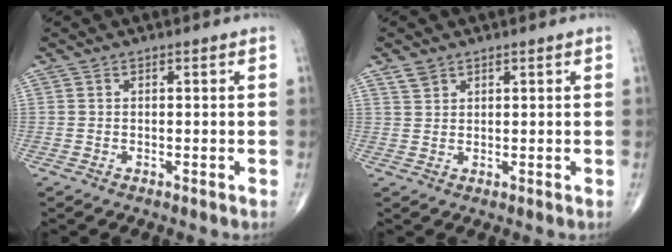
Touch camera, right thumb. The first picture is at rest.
{"total": 2.1, "force": [1.5, 1.2, 0.6], "torque": [-0.005, 0.000, 0.030]}